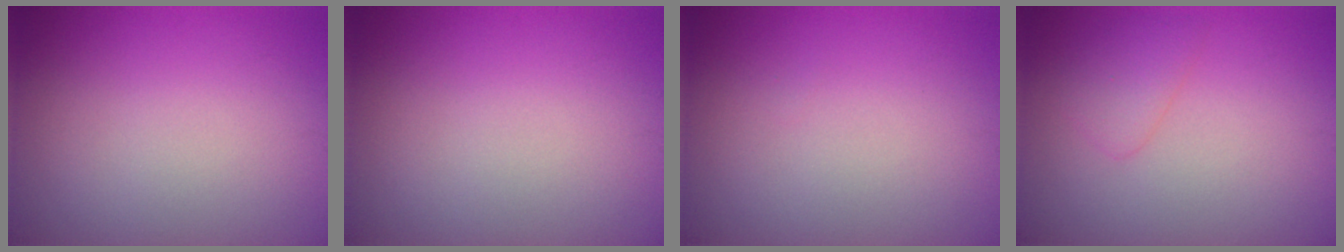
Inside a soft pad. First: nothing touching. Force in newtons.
{"total": 0.0}
{"total": 0.0}
{"total": 1.8, "press": 1.8, "slide": 0.1}